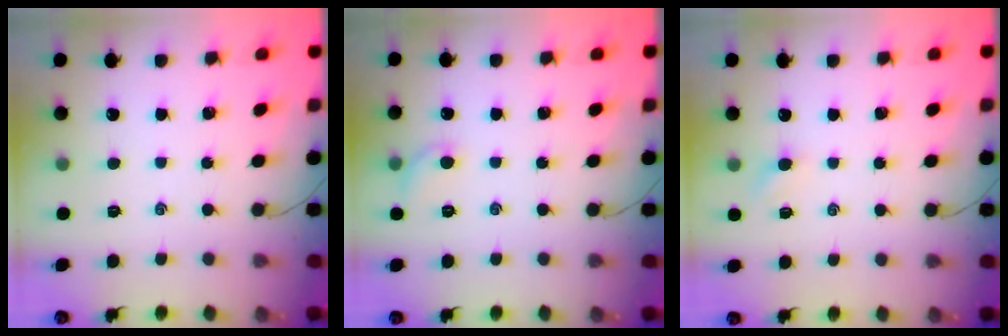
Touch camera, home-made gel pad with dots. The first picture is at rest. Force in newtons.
{"total": 5.4, "press": 5.3, "slide": 1.3}
{"total": 3.1, "press": 3.0, "slide": 0.9}